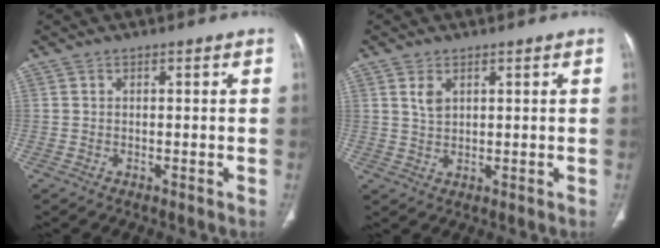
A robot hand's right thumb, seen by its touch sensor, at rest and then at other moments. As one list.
[{"total": 2.9, "force": [1.4, 1.8, 1.9], "torque": [-0.033, -0.007, 0.033]}]